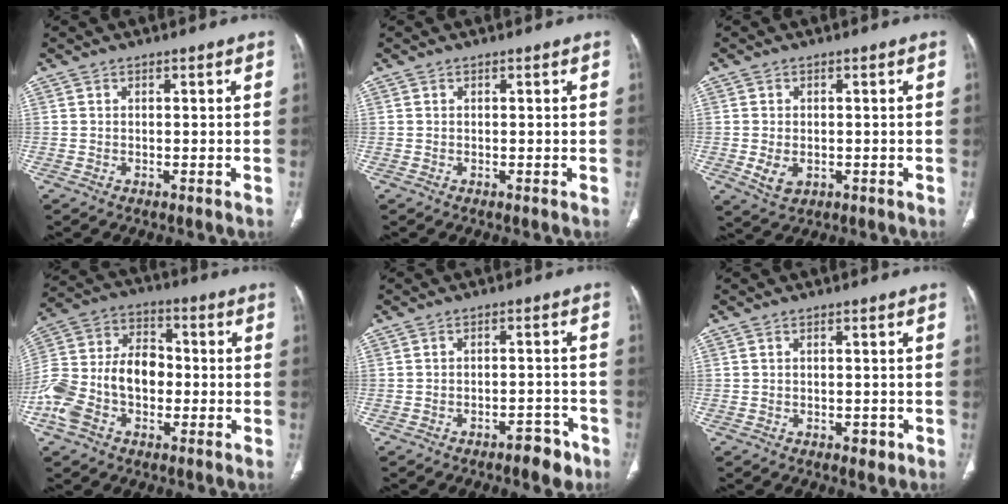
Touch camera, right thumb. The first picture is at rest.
{"total": 0.0}
{"total": 4.1, "force": [-0.9, 2.9, 2.8], "torque": [-0.049, -0.003, -0.005]}
{"total": 17.5, "force": [-3.7, 11.7, 12.5], "torque": [-0.259, 0.041, -0.072]}
{"total": 5.5, "force": [-3.8, 2.4, 3.0], "torque": [-0.027, 0.036, -0.047]}
{"total": 1.8, "force": [-0.8, 1.1, 1.2], "torque": [-0.012, 0.002, -0.008]}